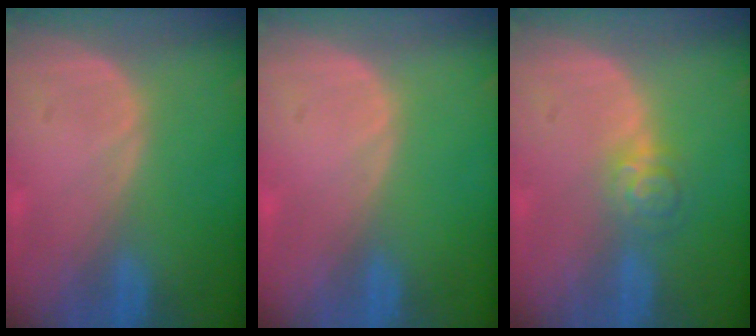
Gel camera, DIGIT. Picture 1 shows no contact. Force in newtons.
{"total": 0.0}
{"total": 4.0, "press": 3.6, "slide": 1.6}